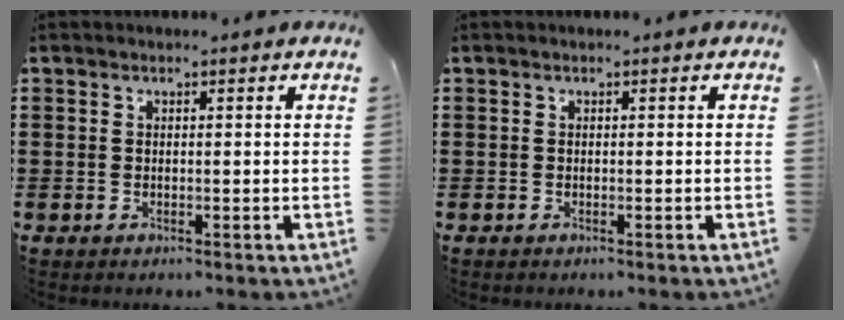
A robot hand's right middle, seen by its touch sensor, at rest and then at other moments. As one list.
[{"total": 0.0}]